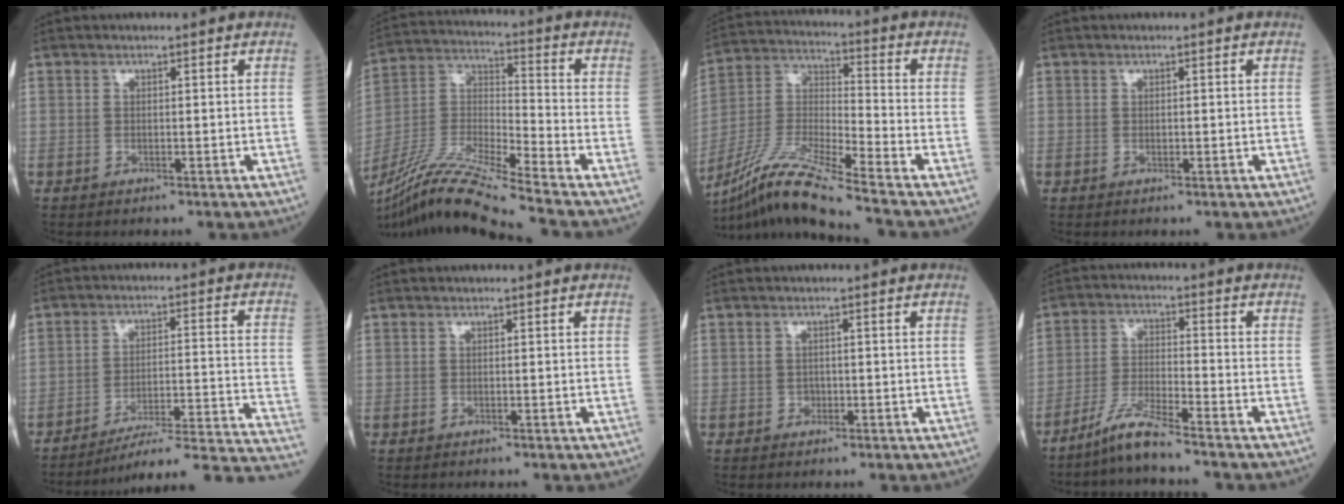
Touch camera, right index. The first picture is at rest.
{"total": 18.1, "force": [-15.4, -1.5, 9.4], "torque": [-0.204, -0.020, -0.290]}
{"total": 15.5, "force": [-12.5, -1.2, 9.2], "torque": [-0.191, -0.018, -0.235]}
{"total": 0.0}
{"total": 20.5, "force": [-18.8, -1.1, 8.1], "torque": [-0.055, 0.002, -0.255]}
{"total": 0.0}
{"total": 0.8, "force": [-0.3, 0.7, 0.2], "torque": [0.000, 0.004, -0.006]}
{"total": 5.9, "force": [-5.1, -0.6, 2.9], "torque": [-0.063, -0.023, -0.105]}